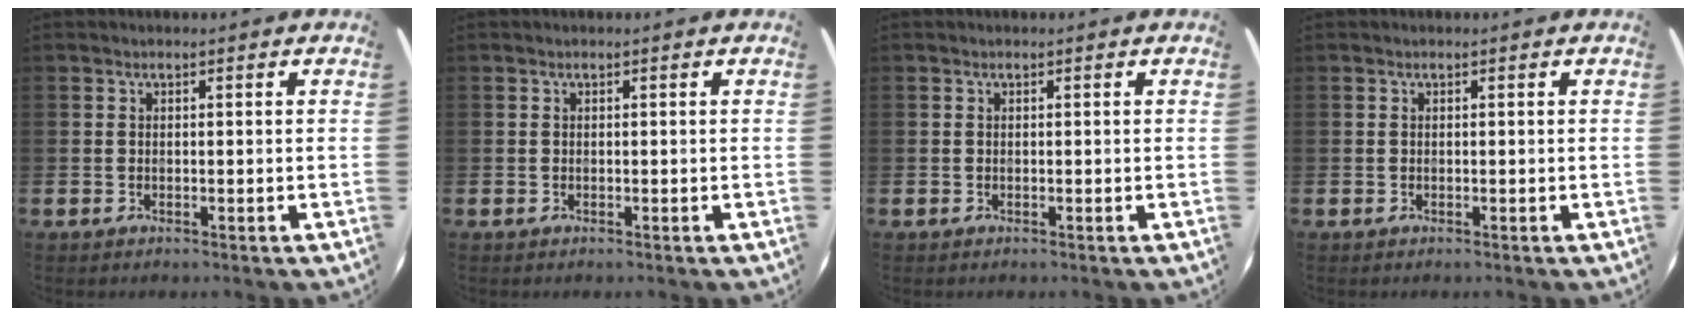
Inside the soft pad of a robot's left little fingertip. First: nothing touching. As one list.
[{"total": 0.0}, {"total": 0.0}, {"total": 0.0}]